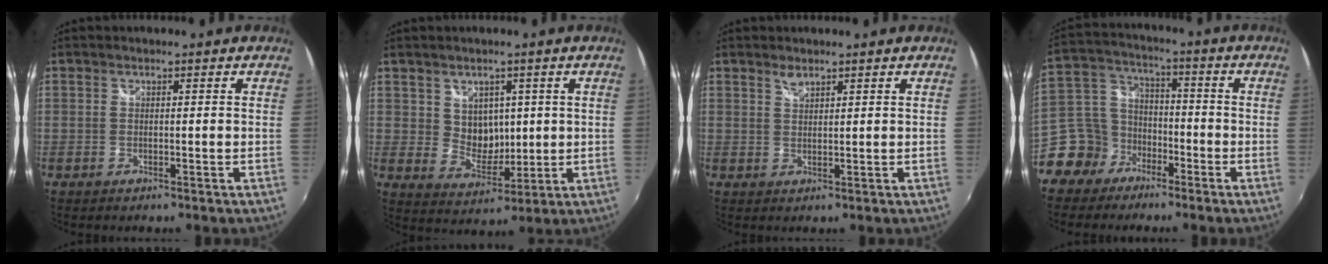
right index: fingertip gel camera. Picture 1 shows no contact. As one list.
[{"total": 6.3, "force": [1.9, 5.3, 2.7], "torque": [-0.042, -0.001, 0.043]}, {"total": 1.7, "force": [1.4, 0.6, 0.8], "torque": [-0.011, 0.001, 0.025]}, {"total": 10.3, "force": [-6.9, 7.5, 1.8], "torque": [-0.067, 0.037, -0.134]}]